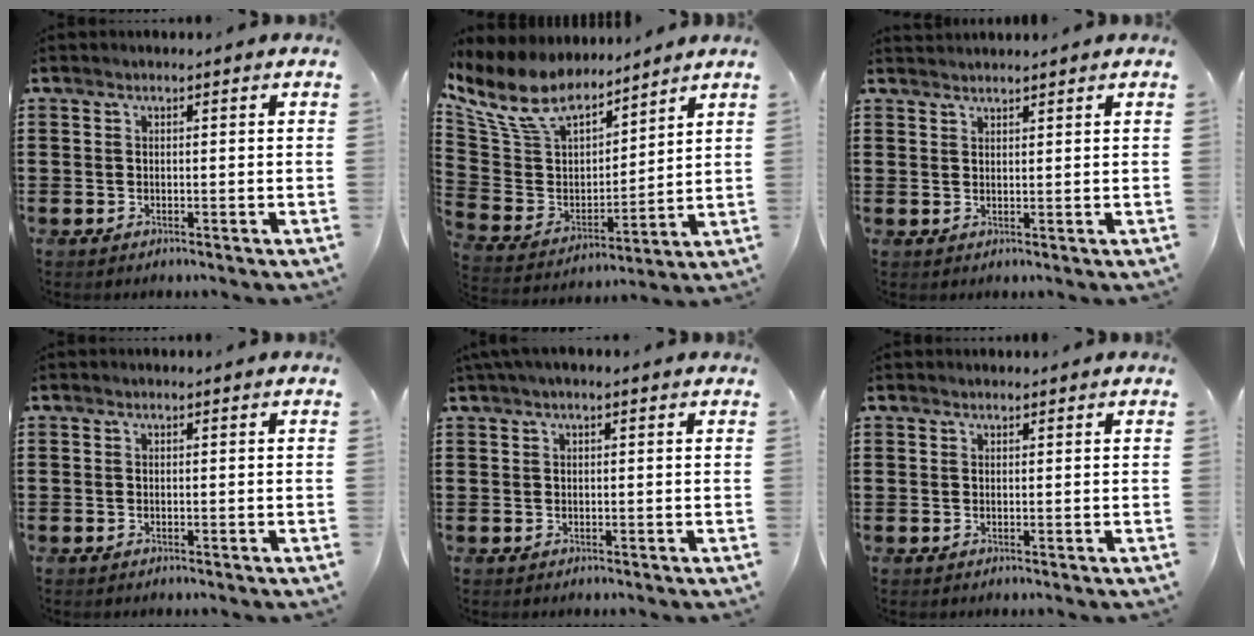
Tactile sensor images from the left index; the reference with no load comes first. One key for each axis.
{"total": 11.2, "fx": 9.1, "fy": 4.7, "fz": 4.6, "tx": -0.141, "ty": -0.049, "tz": 0.167}
{"total": 1.3, "fx": 1.3, "fy": -0.1, "fz": 0.0, "tx": -0.002, "ty": 0.000, "tz": 0.027}
{"total": 0.0}
{"total": 1.1, "fx": 0.5, "fy": 0.1, "fz": 1.0, "tx": -0.021, "ty": -0.001, "tz": 0.010}
{"total": 0.6, "fx": 0.6, "fy": 0.1, "fz": 0.1, "tx": -0.002, "ty": 0.000, "tz": 0.012}